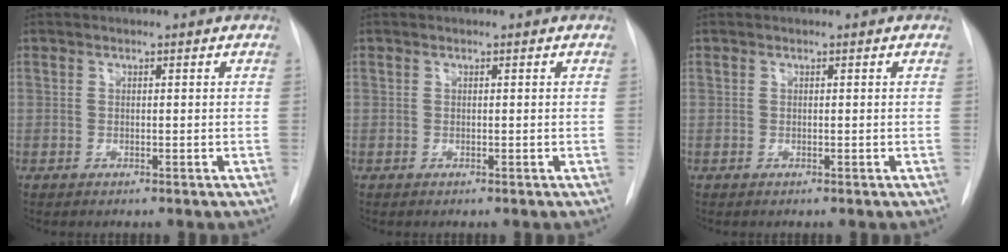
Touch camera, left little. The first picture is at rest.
{"total": 0.0}
{"total": 0.0}